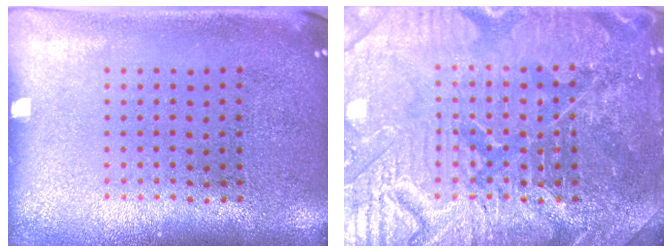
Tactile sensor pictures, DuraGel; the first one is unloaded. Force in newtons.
{"total": 5.4, "press": 5.3, "slide": 0.7}